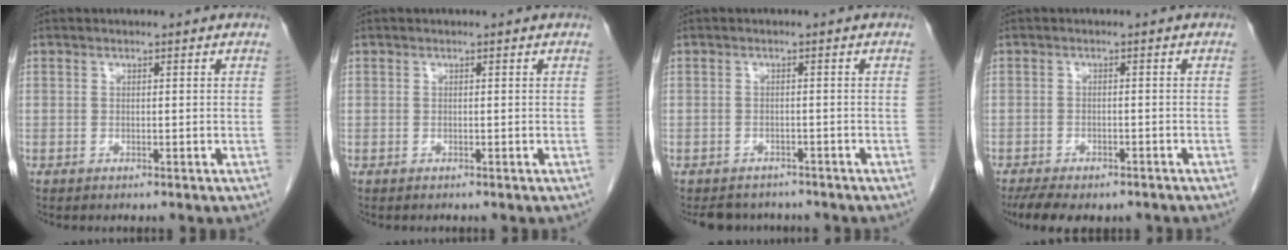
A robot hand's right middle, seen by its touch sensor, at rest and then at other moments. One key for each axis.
{"total": 0.0}
{"total": 5.2, "fx": -4.8, "fy": 2.1, "fz": 0.5, "tx": 0.000, "ty": -0.002, "tz": -0.061}
{"total": 9.2, "fx": -7.2, "fy": 3.6, "fz": 4.5, "tx": -0.069, "ty": -0.003, "tz": -0.100}